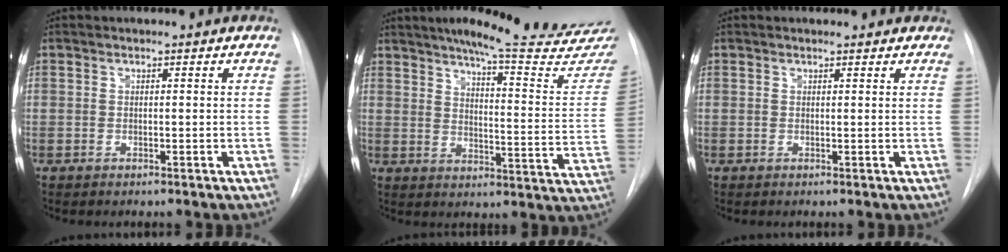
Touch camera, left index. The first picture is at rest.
{"total": 22.5, "force": [20.2, 1.5, 9.9], "torque": [-0.129, -0.095, 0.239]}
{"total": 3.1, "force": [2.6, 1.4, 0.9], "torque": [-0.008, 0.009, 0.019]}